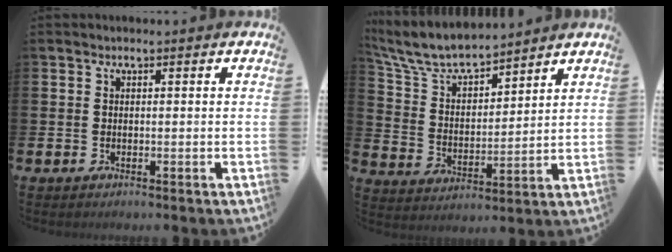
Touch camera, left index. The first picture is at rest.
{"total": 7.8, "force": [7.2, 1.9, 2.6], "torque": [-0.088, -0.043, 0.126]}